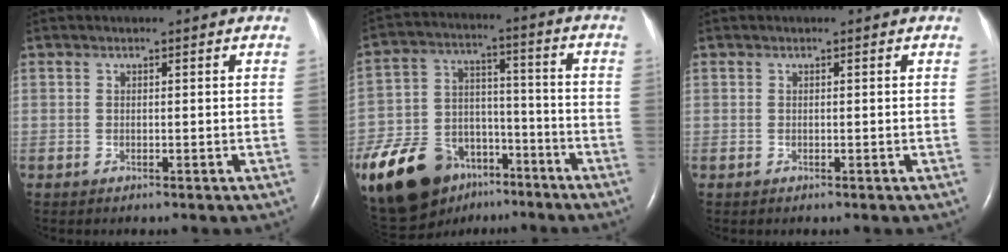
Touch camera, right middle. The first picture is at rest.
{"total": 23.0, "force": [-14.6, 13.7, 11.3], "torque": [-0.291, 0.019, -0.247]}
{"total": 0.0}